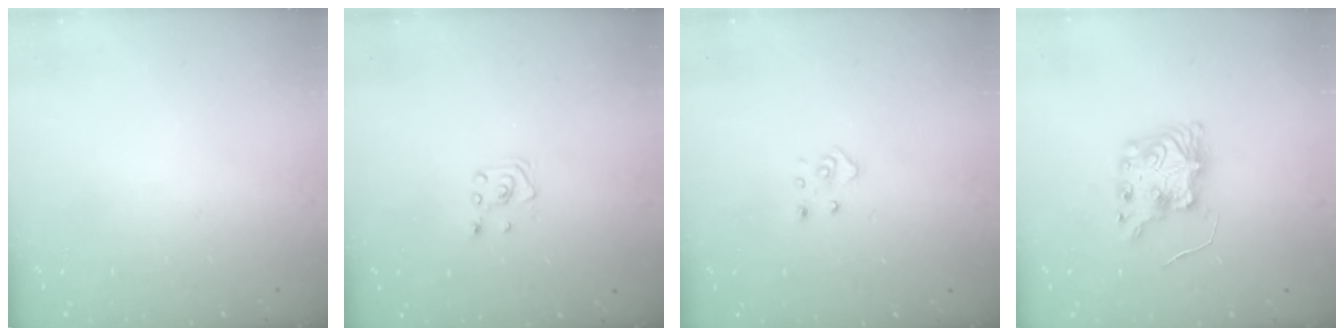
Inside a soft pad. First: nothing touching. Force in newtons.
{"total": 3.0, "press": 2.9, "slide": 0.3}
{"total": 3.8, "press": 3.8, "slide": 0.4}
{"total": 9.8, "press": 9.8, "slide": 0.9}